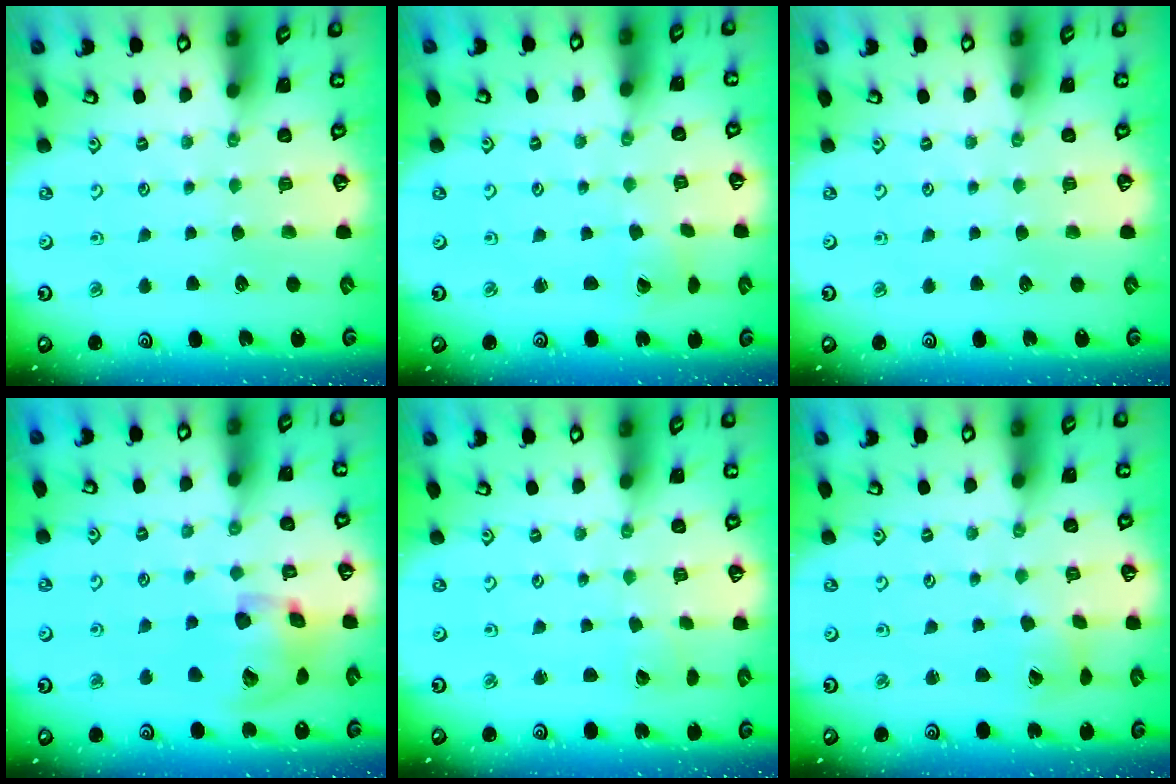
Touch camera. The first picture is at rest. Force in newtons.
{"total": 1.6, "press": 1.6, "slide": 0.1}
{"total": 0.0}
{"total": 16.0, "press": 15.9, "slide": 2.5}
{"total": 1.7, "press": 1.7, "slide": 0.1}
{"total": 1.8, "press": 1.8, "slide": 0.2}